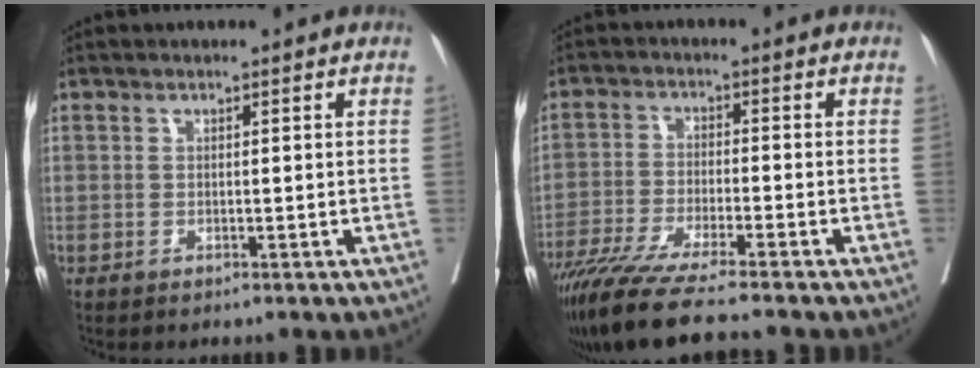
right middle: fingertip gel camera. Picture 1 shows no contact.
{"total": 12.4, "force": [-10.2, -1.0, 6.9], "torque": [-0.099, -0.041, -0.172]}